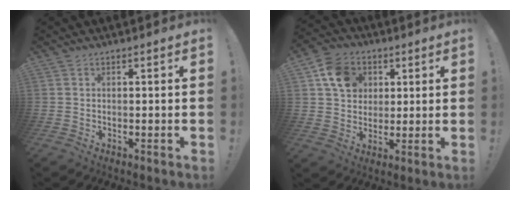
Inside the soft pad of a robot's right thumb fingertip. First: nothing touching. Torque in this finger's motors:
{"motor_torque": [1.00, 1.02, 0.04, 0.14, 0.01]}